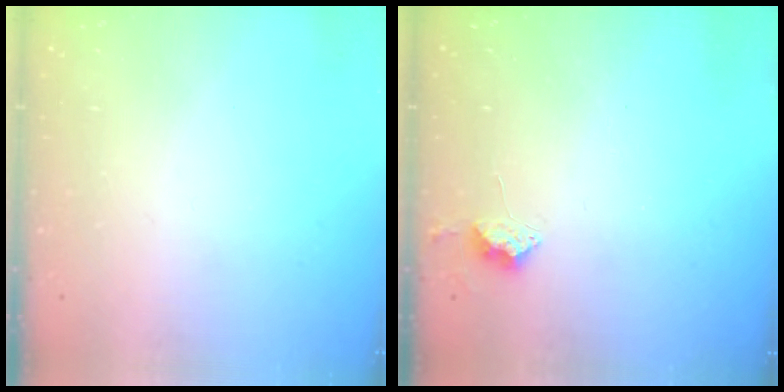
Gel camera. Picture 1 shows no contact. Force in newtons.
{"total": 5.4, "press": 5.3, "slide": 0.6}